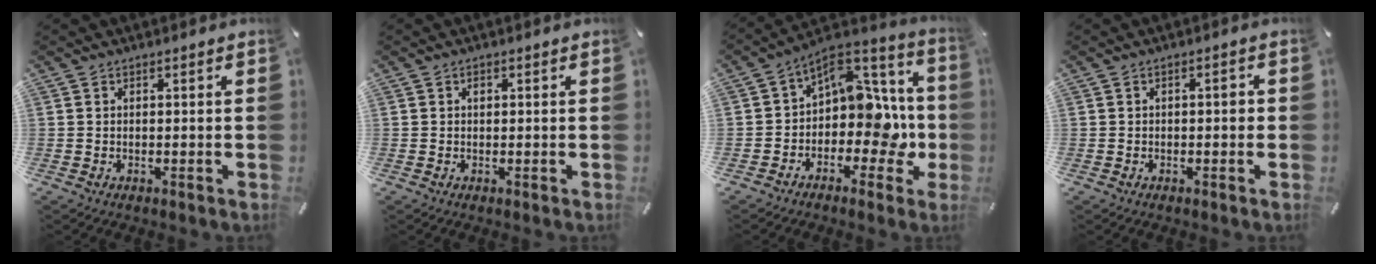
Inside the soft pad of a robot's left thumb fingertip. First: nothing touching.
{"total": 0.8, "force": [0.2, 0.6, 0.5], "torque": [-0.011, 0.002, 0.004]}
{"total": 12.9, "force": [-0.5, 9.2, 9.1], "torque": [-0.110, -0.009, -0.009]}
{"total": 1.7, "force": [-0.3, 0.9, 1.4], "torque": [-0.027, 0.006, -0.009]}